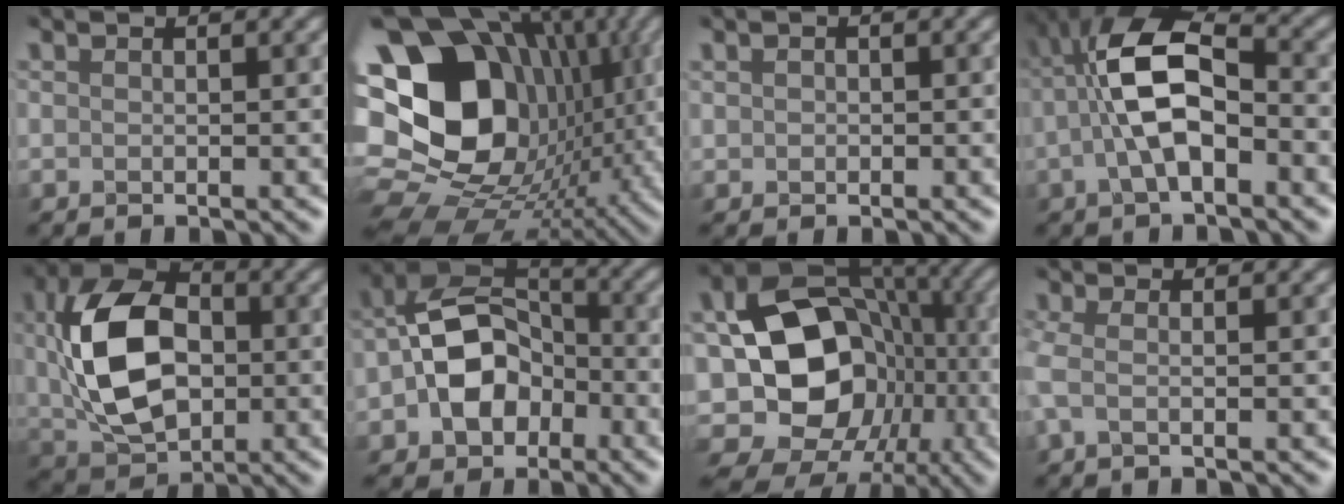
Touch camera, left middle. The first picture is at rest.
{"total": 17.6, "force": [1.5, 13.7, 10.9], "torque": [-0.223, 0.002, 0.074]}
{"total": 0.9, "force": [-0.1, -0.1, -0.9], "torque": [-0.004, -0.001, 0.019]}
{"total": 5.9, "force": [-1.3, 2.5, 5.2], "torque": [-0.136, 0.015, -0.006]}
{"total": 9.2, "force": [0.0, 6.2, 6.8], "torque": [-0.175, 0.001, 0.023]}
{"total": 6.8, "force": [-2.5, 4.9, 3.9], "torque": [-0.091, 0.008, -0.035]}
{"total": 13.0, "force": [-3.3, 10.5, 6.9], "torque": [-0.141, -0.008, -0.034]}
{"total": 1.0, "force": [-0.8, -0.6, 0.2], "torque": [-0.041, -0.010, -0.001]}